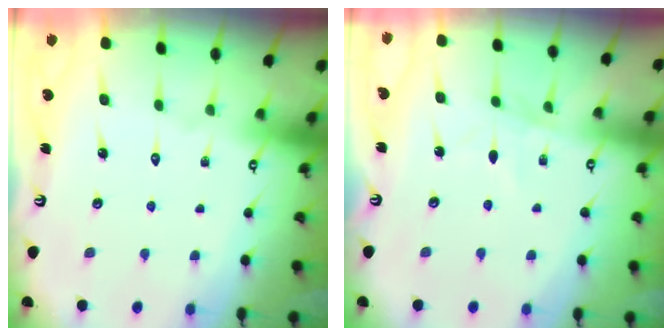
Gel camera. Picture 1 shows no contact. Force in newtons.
{"total": 3.1, "press": 3.1, "slide": 0.3}